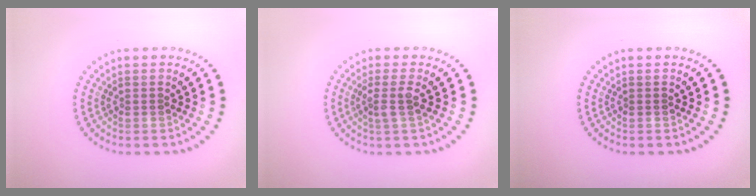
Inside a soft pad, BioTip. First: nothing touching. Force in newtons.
{"total": 1.8, "press": 1.4, "slide": 1.2}
{"total": 0.0}